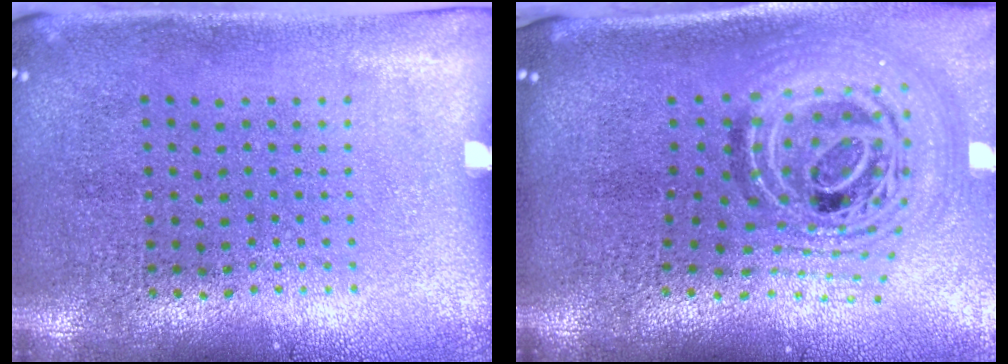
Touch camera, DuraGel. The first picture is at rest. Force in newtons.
{"total": 2.1, "press": 1.7, "slide": 1.3}